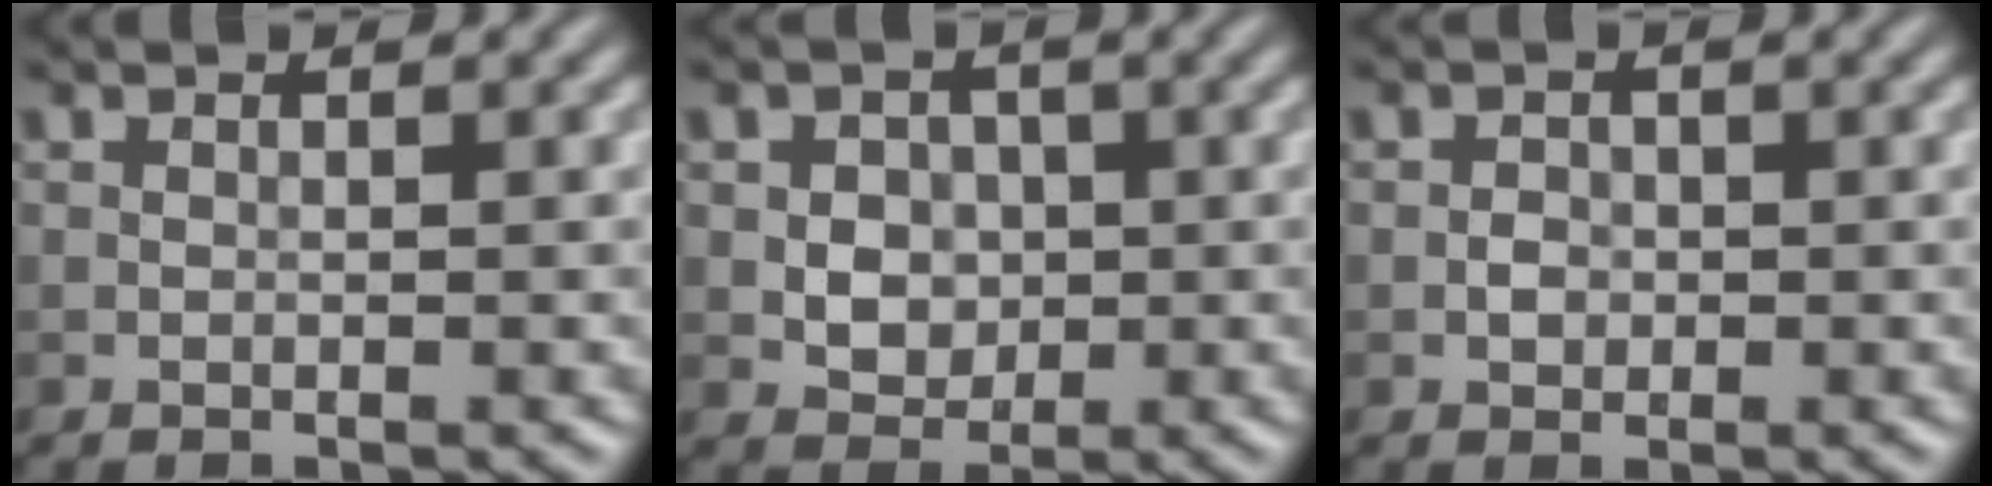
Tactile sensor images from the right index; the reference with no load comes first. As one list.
[{"total": 3.3, "force": [0.1, 2.7, 1.8], "torque": [-0.019, 0.005, -0.006]}, {"total": 1.1, "force": [-0.2, 0.9, 0.5], "torque": [-0.006, 0.000, -0.006]}]